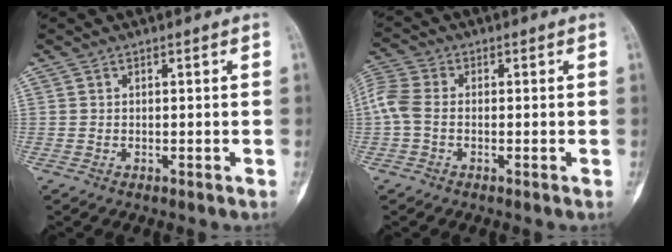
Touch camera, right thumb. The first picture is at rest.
{"total": 5.7, "force": [-0.6, 3.8, 4.2], "torque": [-0.106, 0.012, -0.023]}